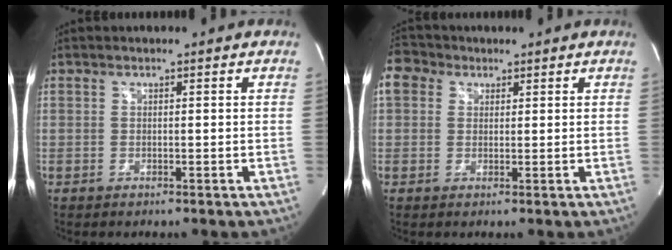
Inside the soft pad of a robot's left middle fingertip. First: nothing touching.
{"total": 5.1, "force": [2.3, 4.1, 1.8], "torque": [-0.049, 0.028, 0.046]}